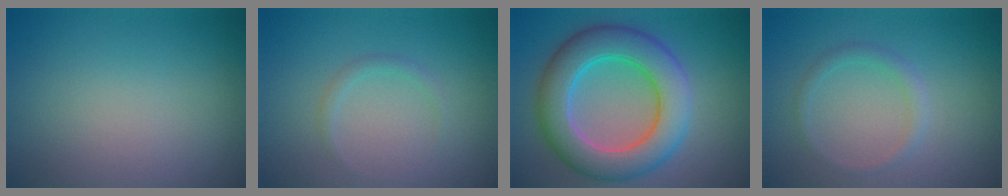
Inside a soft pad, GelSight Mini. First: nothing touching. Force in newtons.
{"total": 0.8, "press": 0.8, "slide": 0.0}
{"total": 8.3, "press": 8.3, "slide": 0.2}
{"total": 1.4, "press": 1.4, "slide": 0.1}